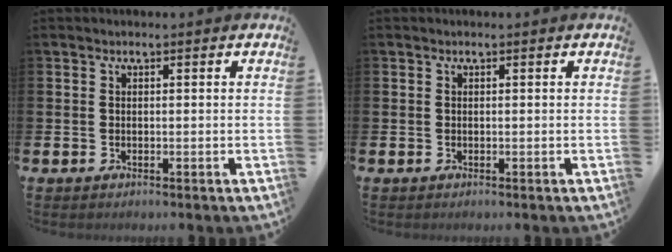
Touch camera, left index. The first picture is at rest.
{"total": 0.0}